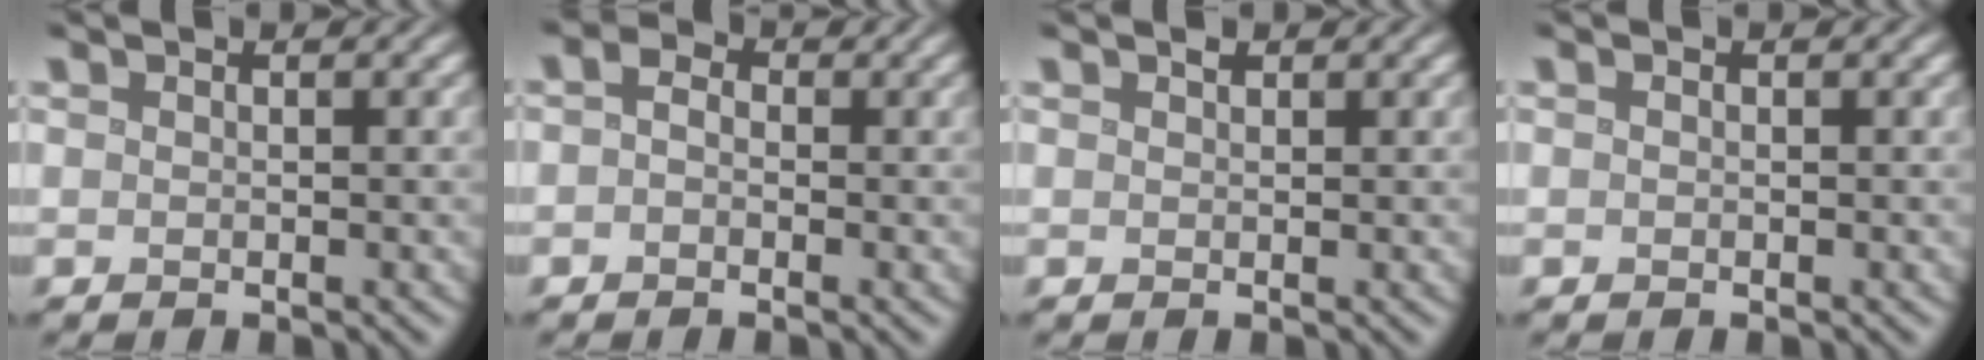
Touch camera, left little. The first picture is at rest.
{"total": 1.5, "force": [-0.3, 1.1, 1.0], "torque": [-0.019, 0.004, -0.012]}
{"total": 0.5, "force": [0.4, 0.3, 0.2], "torque": [-0.004, -0.001, 0.007]}
{"total": 0.0}